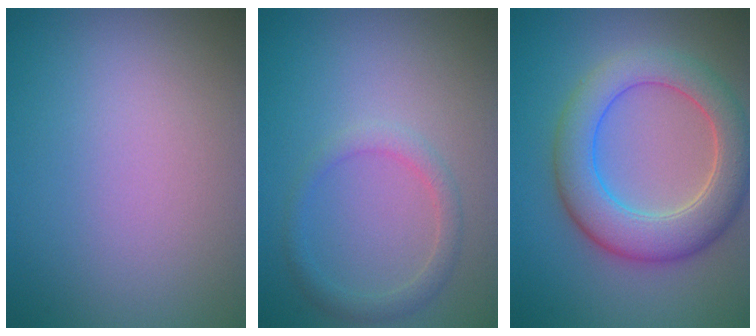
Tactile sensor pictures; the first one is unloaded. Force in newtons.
{"total": 1.8, "press": 1.8, "slide": 0.0}
{"total": 6.8, "press": 6.8, "slide": 0.5}